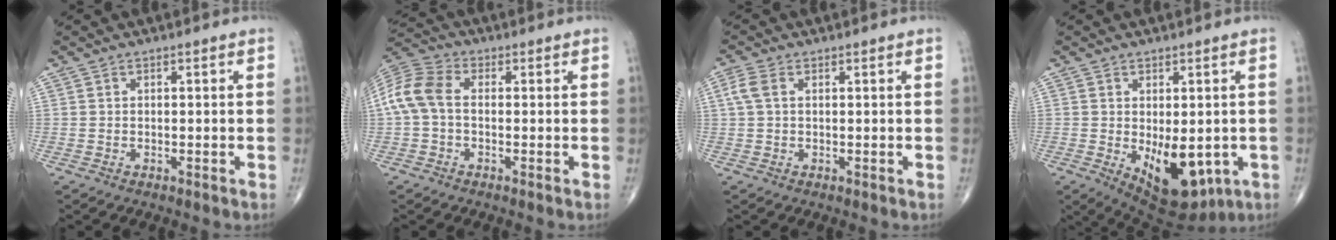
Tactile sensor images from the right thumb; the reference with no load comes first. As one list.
[{"total": 8.8, "force": [-0.1, 5.7, 6.7], "torque": [-0.144, 0.024, -0.013]}, {"total": 3.1, "force": [0.8, 1.9, 2.4], "torque": [-0.070, 0.014, 0.016]}, {"total": 12.9, "force": [-3.0, 6.9, 10.5], "torque": [-0.127, -0.015, -0.021]}]